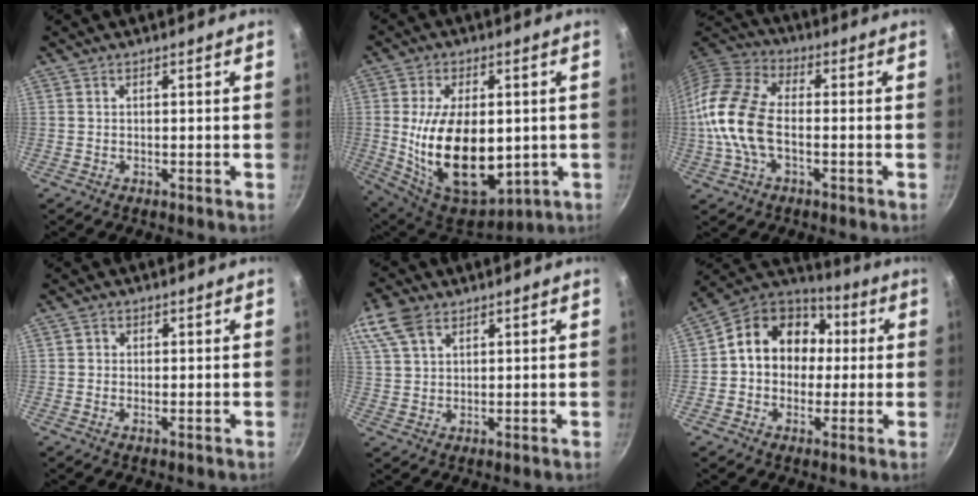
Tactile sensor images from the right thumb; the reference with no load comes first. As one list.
[{"total": 21.3, "force": [-1.1, 12.4, 17.3], "torque": [-0.281, -0.020, 0.003]}, {"total": 14.9, "force": [-1.8, 8.6, 12.0], "torque": [-0.233, 0.033, -0.052]}, {"total": 1.0, "force": [0.0, 0.9, 0.6], "torque": [-0.012, 0.002, -0.004]}, {"total": 9.1, "force": [5.2, 5.4, 5.2], "torque": [-0.108, 0.011, 0.102]}, {"total": 14.8, "force": [1.4, 12.4, 7.8], "torque": [-0.086, 0.038, 0.003]}]